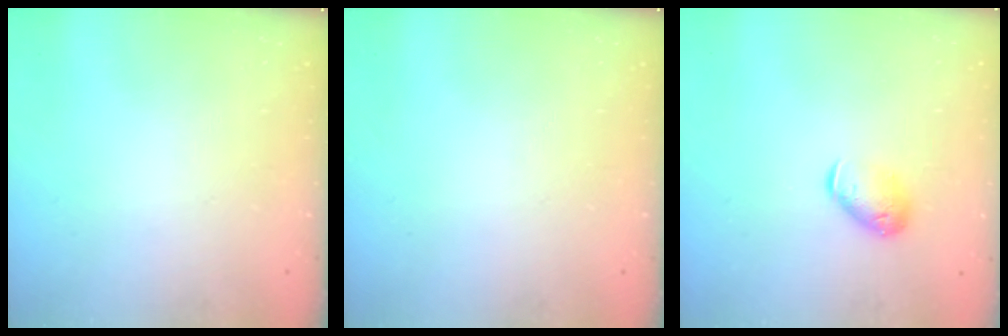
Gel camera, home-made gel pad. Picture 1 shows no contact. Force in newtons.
{"total": 0.0}
{"total": 8.4, "press": 8.3, "slide": 1.4}